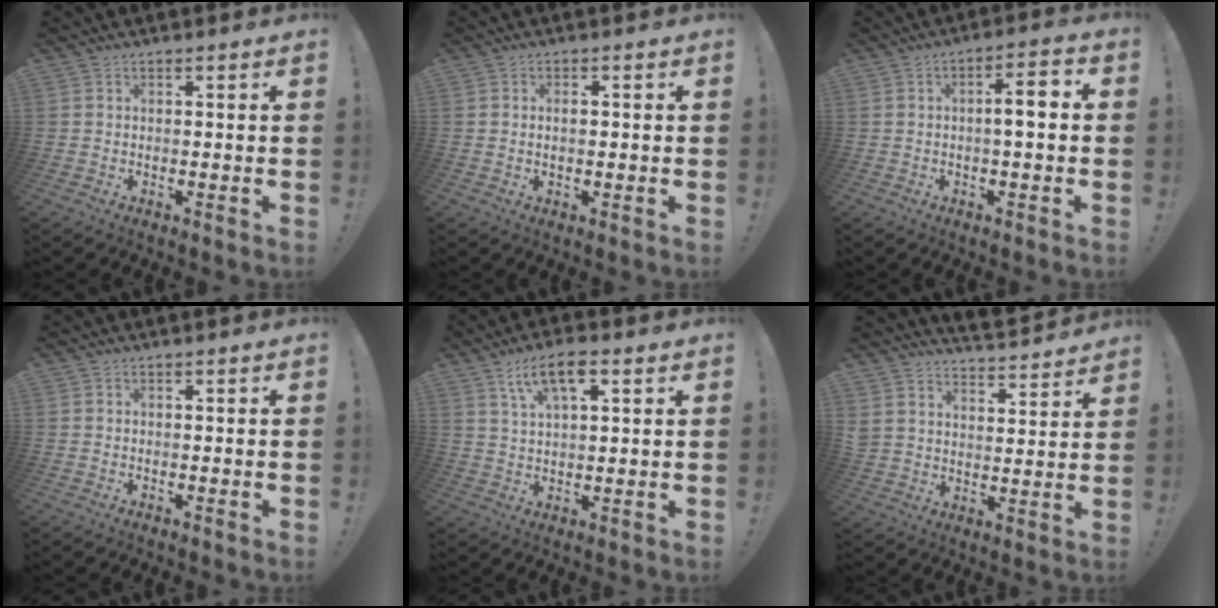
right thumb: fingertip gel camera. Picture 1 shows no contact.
{"total": 2.0, "force": [0.1, 1.0, 1.7], "torque": [-0.019, 0.001, -0.003]}
{"total": 6.4, "force": [-0.2, 1.4, 6.2], "torque": [-0.098, 0.009, -0.009]}
{"total": 0.0}
{"total": 9.0, "force": [4.7, 3.5, 6.8], "torque": [-0.114, -0.008, 0.083]}
{"total": 6.3, "force": [5.5, 2.7, 1.4], "torque": [-0.019, -0.056, 0.104]}